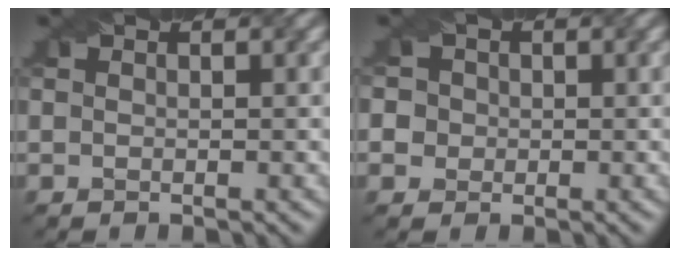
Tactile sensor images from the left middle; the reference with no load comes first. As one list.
[{"total": 4.6, "force": [0.9, 4.3, 1.5], "torque": [-0.025, 0.035, -0.006]}]